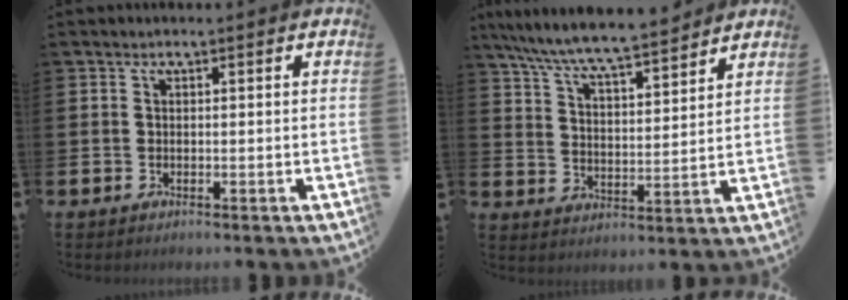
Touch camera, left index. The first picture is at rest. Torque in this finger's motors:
{"motor_torque": [1.02, -1.11, 0.74, 0.21]}